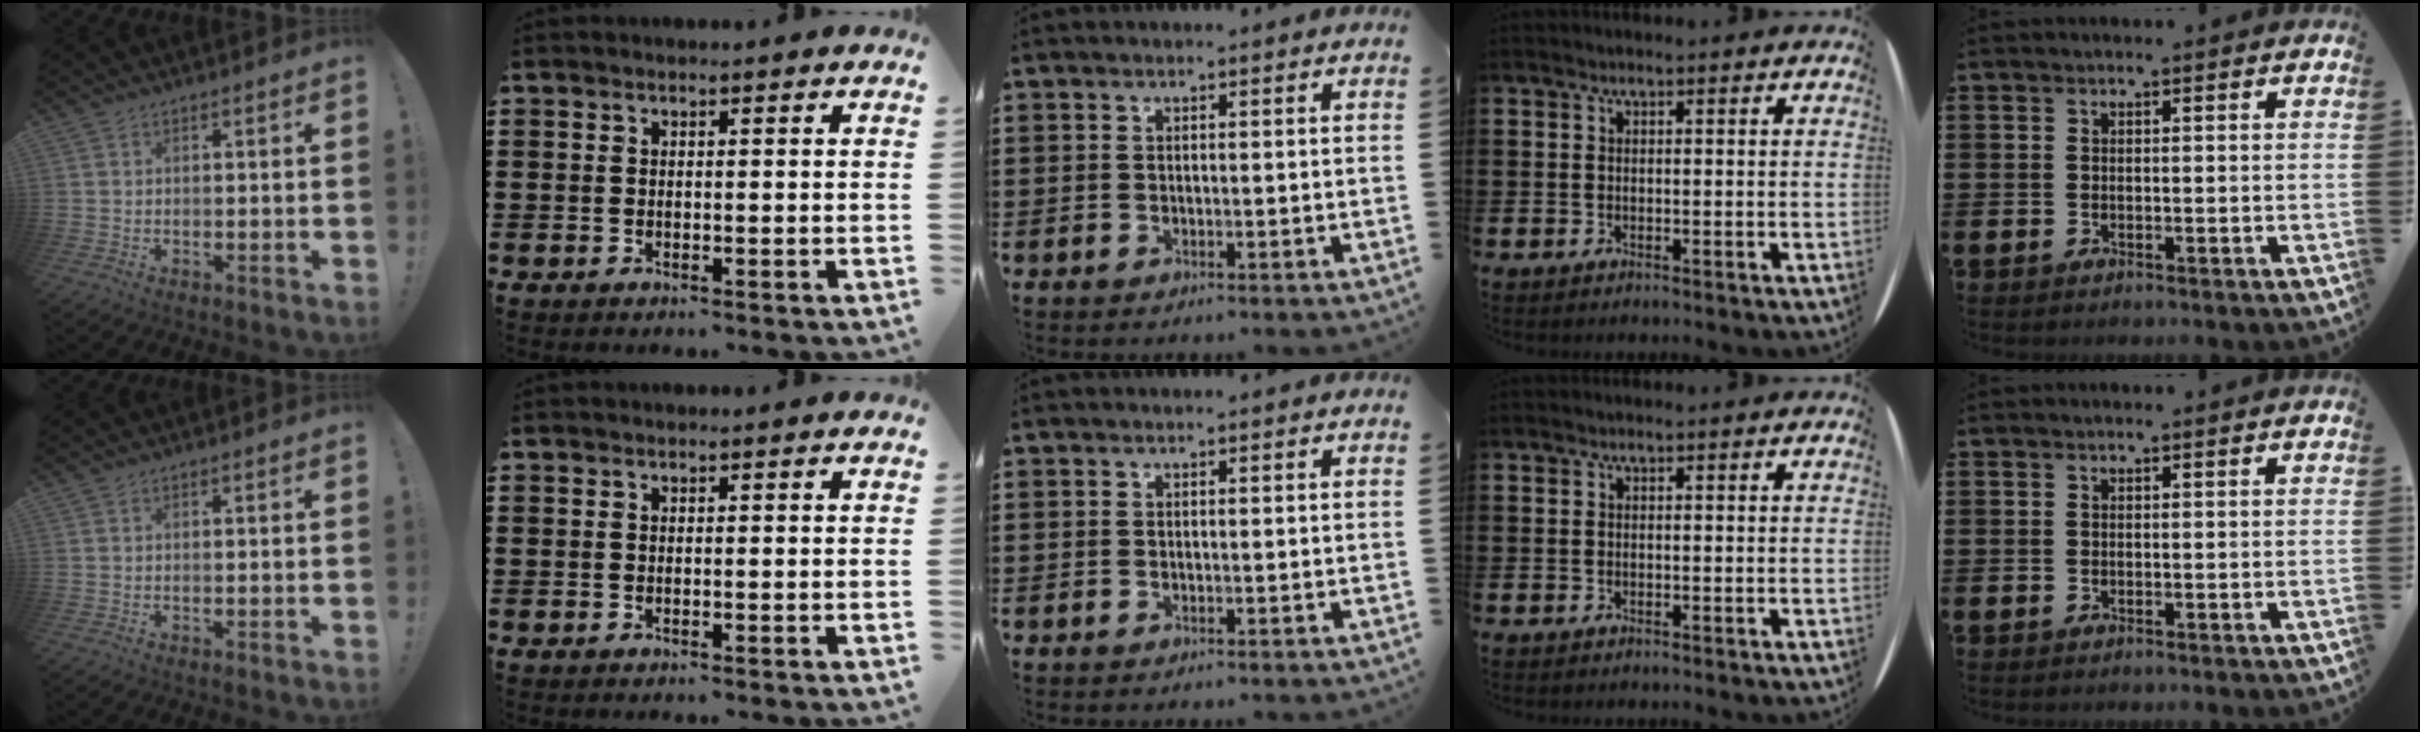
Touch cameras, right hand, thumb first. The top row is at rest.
{}